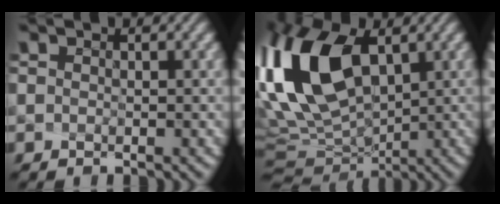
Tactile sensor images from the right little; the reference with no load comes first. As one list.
[{"total": 13.0, "force": [1.9, 7.6, 10.4], "torque": [-0.260, -0.020, 0.059]}]